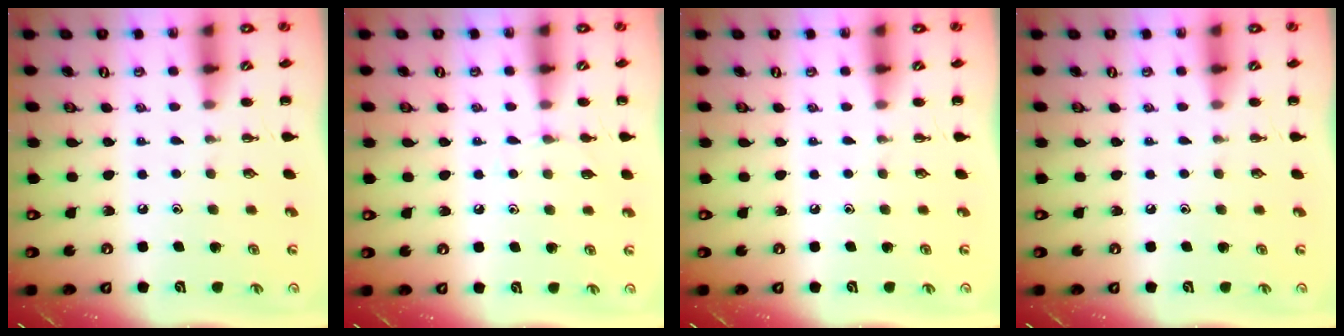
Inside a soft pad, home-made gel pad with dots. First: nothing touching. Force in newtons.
{"total": 4.6, "press": 4.4, "slide": 1.5}
{"total": 0.0}
{"total": 0.0}